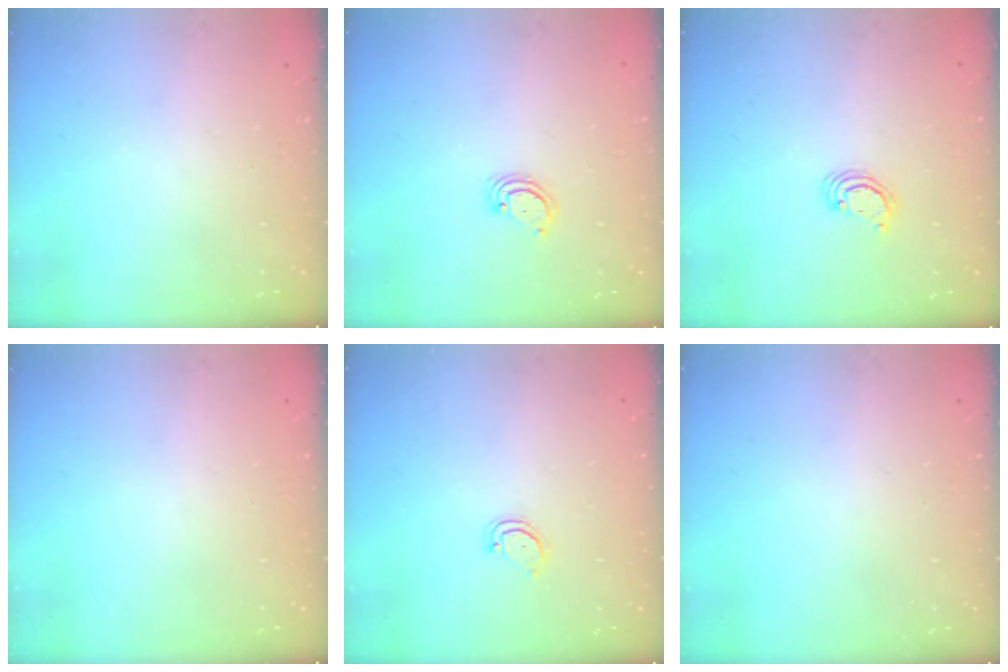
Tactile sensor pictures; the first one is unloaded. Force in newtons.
{"total": 2.9, "press": 2.9, "slide": 0.2}
{"total": 2.3, "press": 2.3, "slide": 0.2}
{"total": 0.0}
{"total": 3.2, "press": 3.2, "slide": 0.2}
{"total": 0.0}